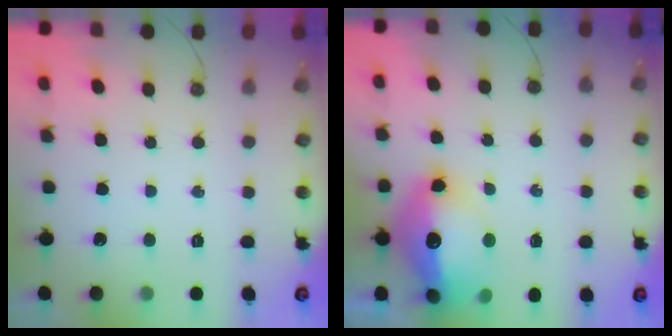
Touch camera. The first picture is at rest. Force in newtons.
{"total": 17.8, "press": 17.7, "slide": 1.7}